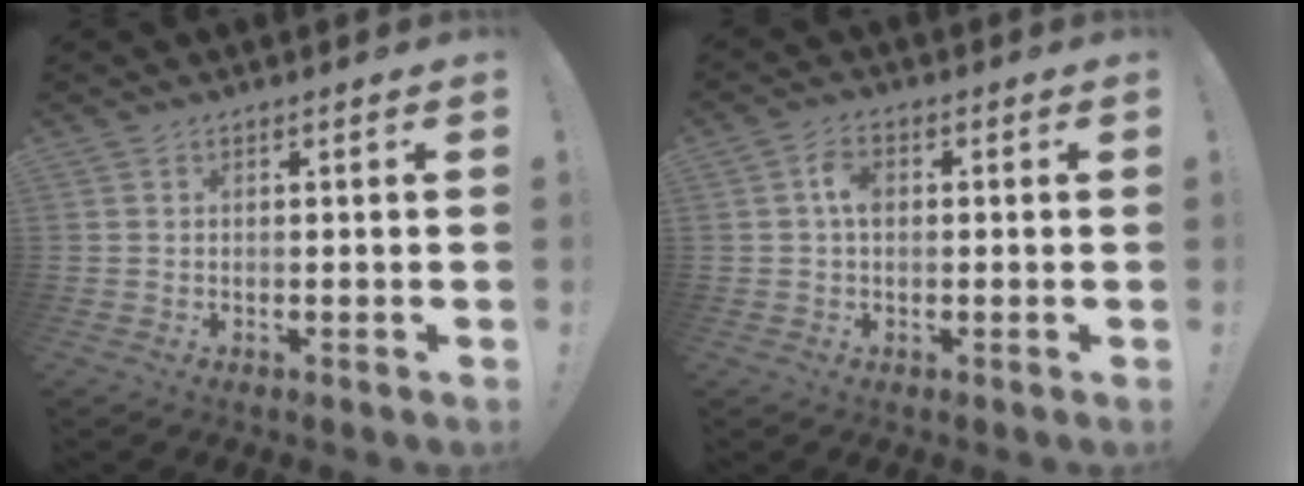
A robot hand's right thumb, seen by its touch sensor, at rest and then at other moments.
{"total": 4.7, "force": [0.5, 3.0, 3.6], "torque": [-0.053, 0.006, 0.007]}